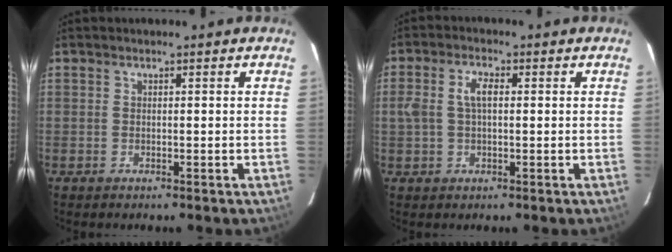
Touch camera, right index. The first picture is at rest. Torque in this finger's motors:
{"motor_torque": [0.09, 0.02, 0.14, 0.09]}